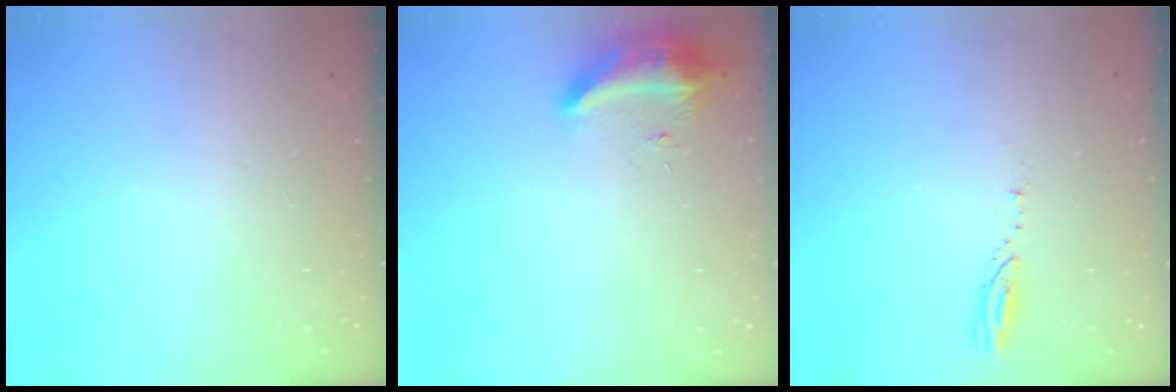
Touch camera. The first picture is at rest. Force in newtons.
{"total": 8.9, "press": 8.8, "slide": 1.6}
{"total": 3.0, "press": 3.0, "slide": 0.1}